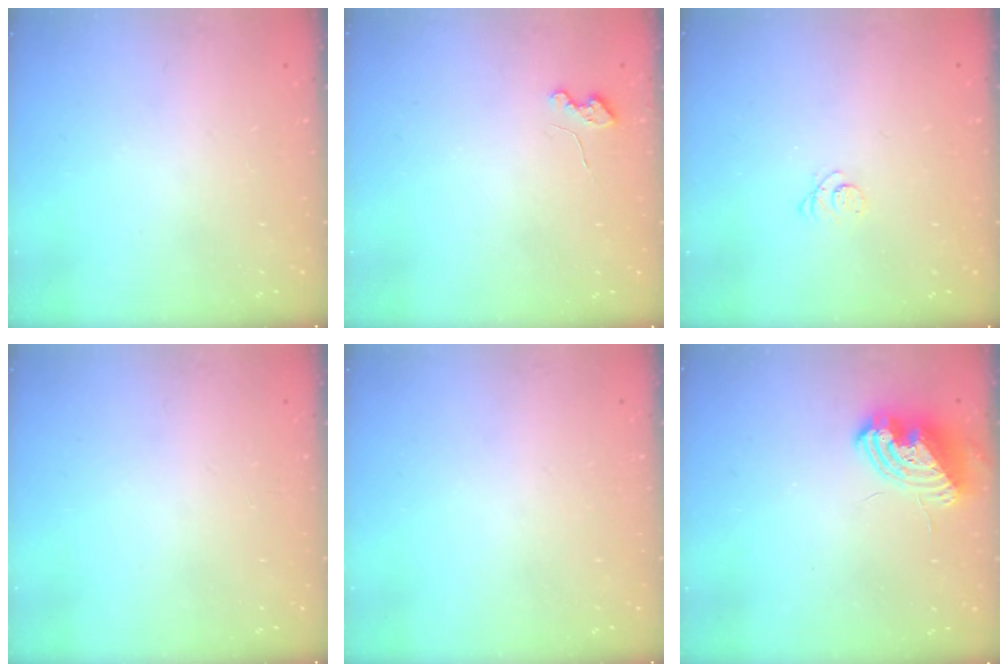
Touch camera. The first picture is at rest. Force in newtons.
{"total": 3.6, "press": 3.6, "slide": 0.4}
{"total": 2.3, "press": 2.3, "slide": 0.3}
{"total": 0.0}
{"total": 0.0}
{"total": 10.9, "press": 10.9, "slide": 0.5}